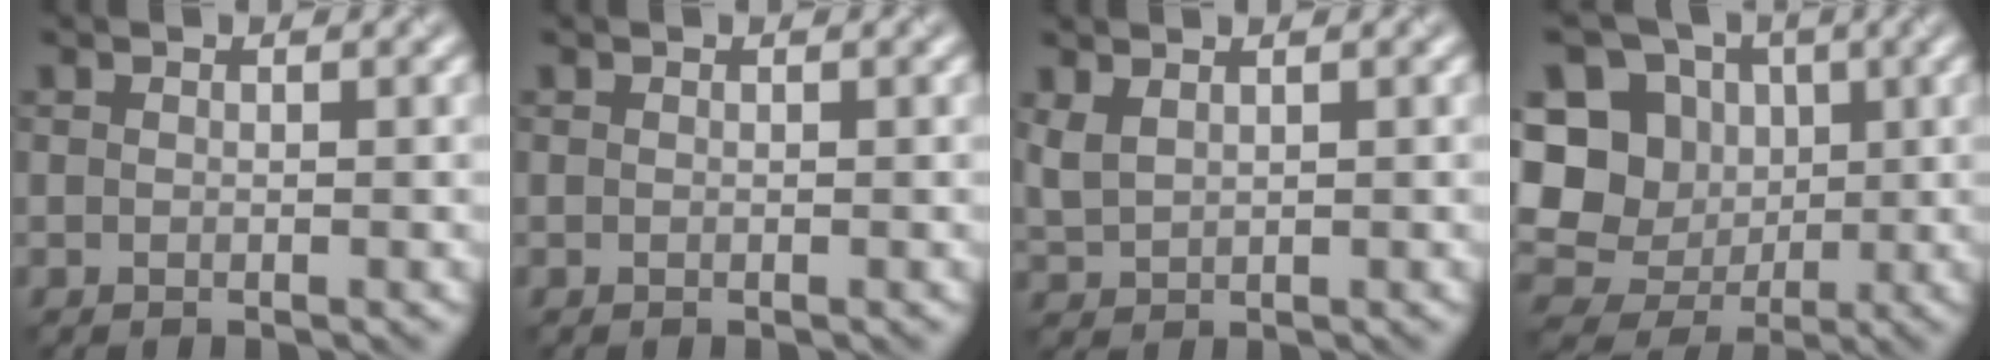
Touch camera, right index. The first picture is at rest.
{"total": 0.0}
{"total": 1.9, "force": [1.2, 1.0, 1.2], "torque": [-0.033, 0.001, 0.032]}
{"total": 13.2, "force": [1.1, 12.1, 5.2], "torque": [-0.143, 0.032, 0.003]}